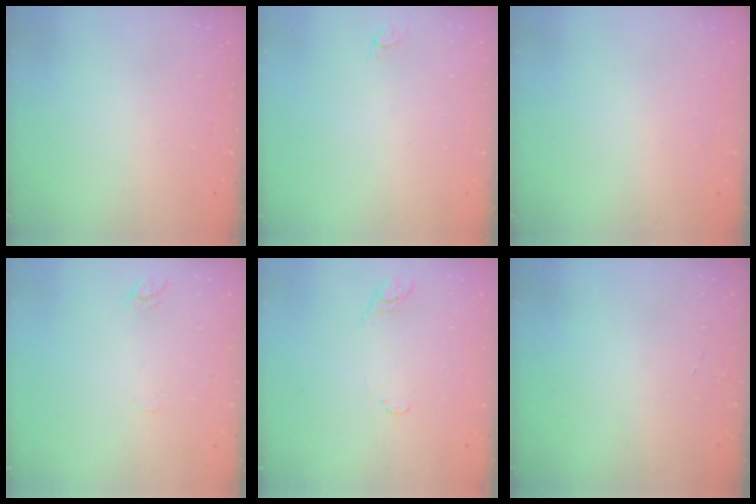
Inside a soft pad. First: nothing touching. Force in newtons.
{"total": 3.0, "press": 3.0, "slide": 0.2}
{"total": 0.0}
{"total": 5.8, "press": 5.8, "slide": 0.5}
{"total": 3.7, "press": 3.7, "slide": 0.2}
{"total": 2.9, "press": 2.9, "slide": 0.3}